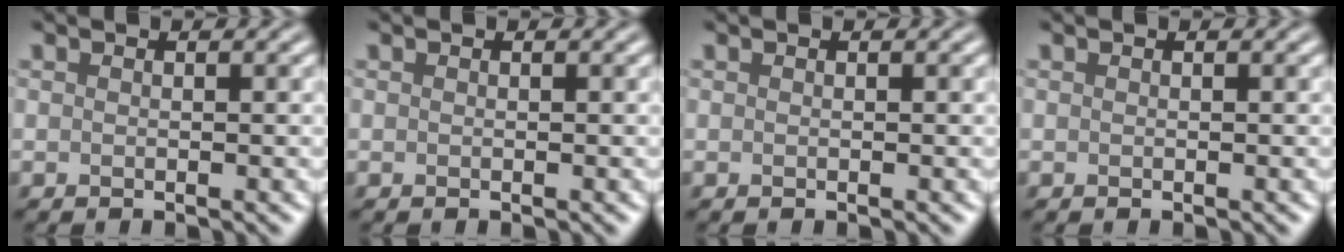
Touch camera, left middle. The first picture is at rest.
{"total": 0.0}
{"total": 0.0}
{"total": 0.0}